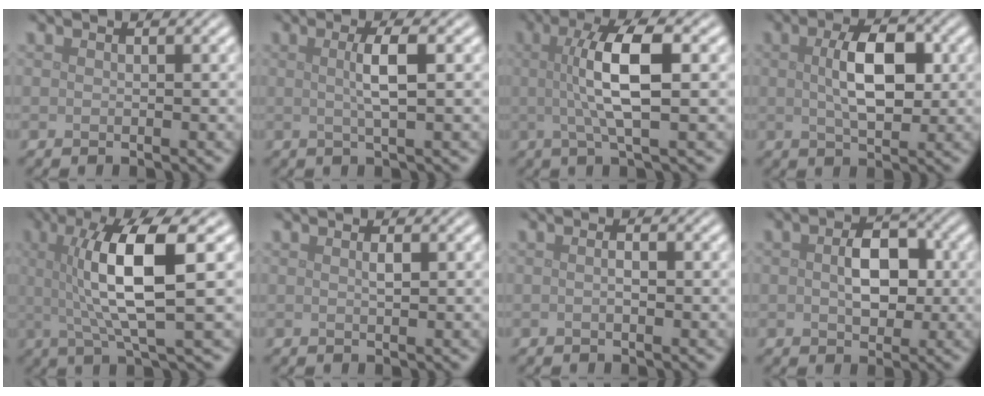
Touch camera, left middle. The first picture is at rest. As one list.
[{"total": 3.0, "force": [0.3, 0.5, 2.9], "torque": [-0.049, 0.006, 0.001]}, {"total": 6.3, "force": [0.5, 1.5, 6.1], "torque": [-0.111, 0.008, 0.007]}, {"total": 5.3, "force": [0.7, 2.6, 4.6], "torque": [-0.087, 0.004, 0.011]}, {"total": 8.3, "force": [1.2, 1.8, 8.0], "torque": [-0.129, 0.004, 0.021]}, {"total": 0.7, "force": [0.2, 0.1, 0.7], "torque": [-0.013, 0.002, 0.003]}, {"total": 0.8, "force": [-0.1, 0.3, 0.8], "torque": [-0.013, -0.003, -0.002]}, {"total": 4.3, "force": [0.1, 2.7, 3.3], "torque": [-0.061, 0.000, 0.000]}]